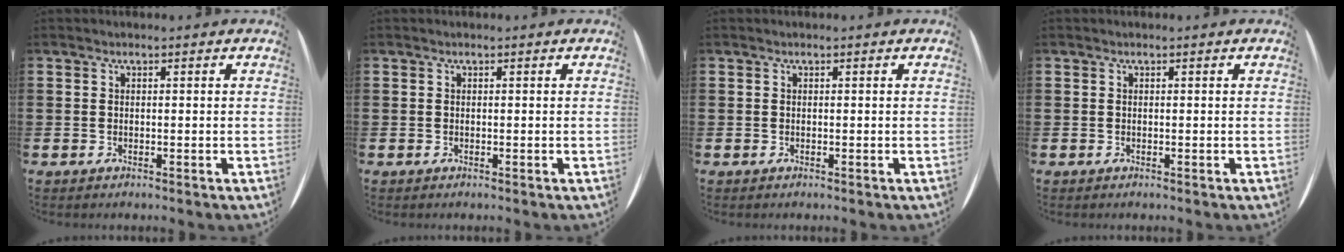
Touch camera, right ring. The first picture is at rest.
{"total": 0.0}
{"total": 0.0}
{"total": 0.0}